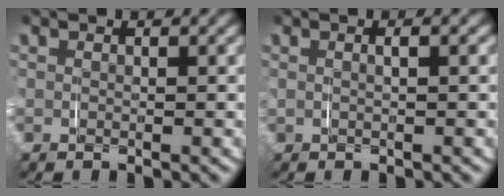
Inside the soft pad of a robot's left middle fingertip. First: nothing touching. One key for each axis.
{"total": 0.9, "fx": 0.2, "fy": 0.1, "fz": 0.9, "tx": -0.018, "ty": 0.005, "tz": 0.003}